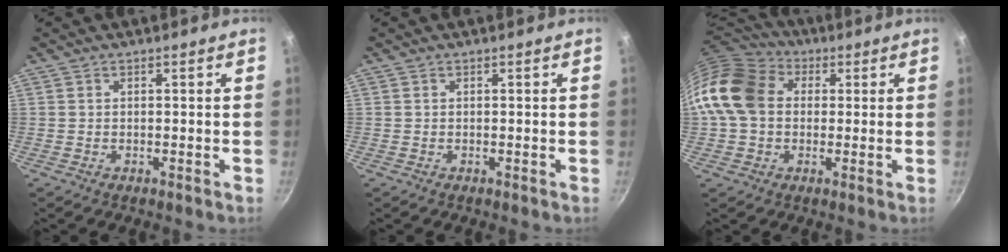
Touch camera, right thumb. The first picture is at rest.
{"total": 0.0}
{"total": 16.2, "force": [1.7, 12.7, 9.9], "torque": [-0.180, 0.033, 0.014]}